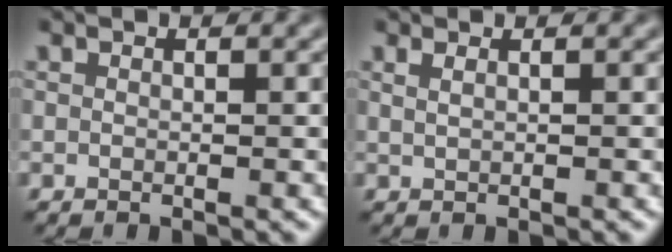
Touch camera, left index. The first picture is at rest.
{"total": 1.5, "force": [0.9, 0.7, 1.0], "torque": [-0.009, -0.005, 0.004]}